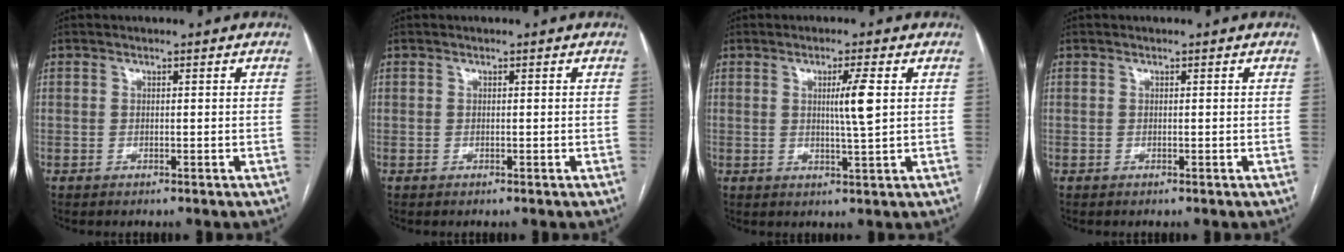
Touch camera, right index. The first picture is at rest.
{"total": 0.0}
{"total": 4.5, "force": [0.9, -0.5, 4.4], "torque": [-0.075, -0.005, 0.015]}
{"total": 0.0}